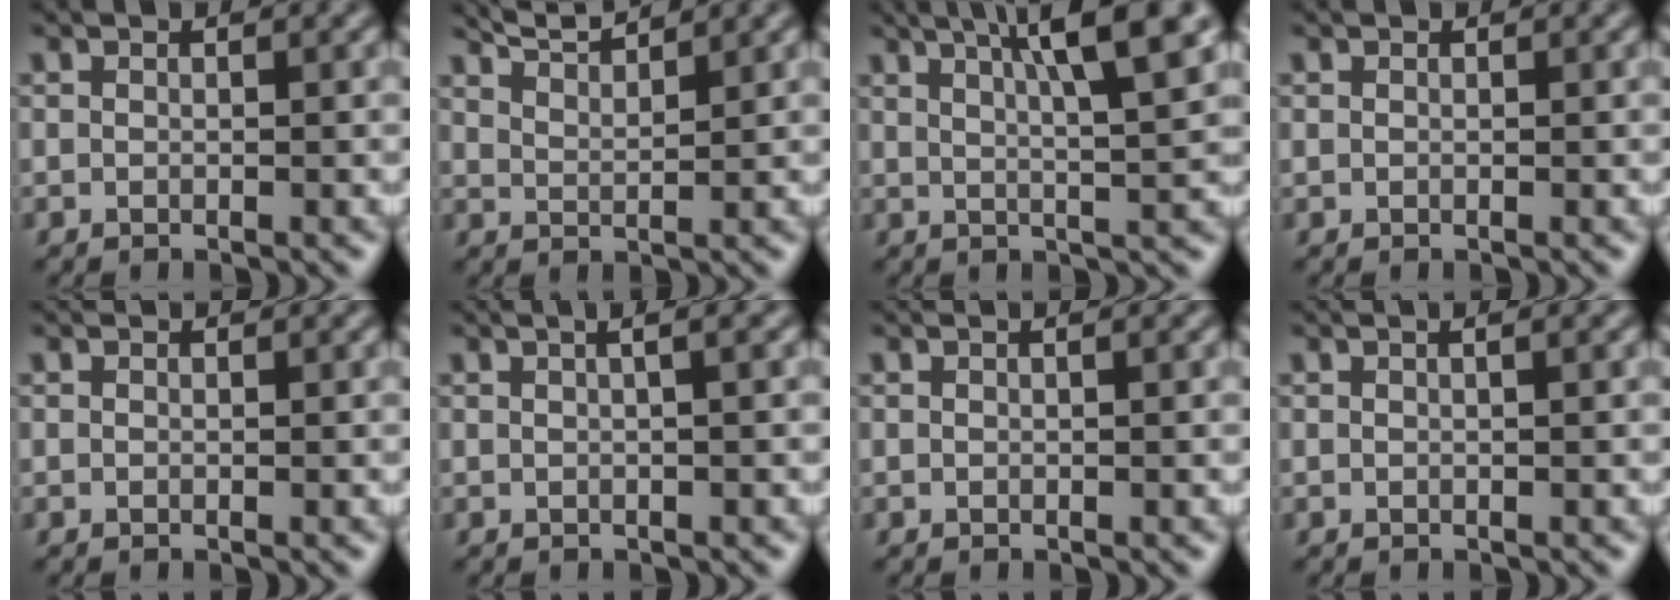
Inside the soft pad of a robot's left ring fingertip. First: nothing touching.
{"total": 3.7, "force": [3.4, 0.5, 1.4], "torque": [-0.015, 0.009, 0.054]}
{"total": 8.3, "force": [4.2, 1.5, 7.0], "torque": [-0.078, 0.022, 0.057]}
{"total": 0.0}
{"total": 0.0}
{"total": 3.6, "force": [1.3, 1.5, 3.0], "torque": [-0.015, 0.018, -0.009]}
{"total": 0.7, "force": [0.2, 0.0, 0.7], "torque": [-0.010, 0.005, 0.000]}
{"total": 1.4, "force": [0.5, 0.4, 1.2], "torque": [-0.017, 0.005, -0.003]}